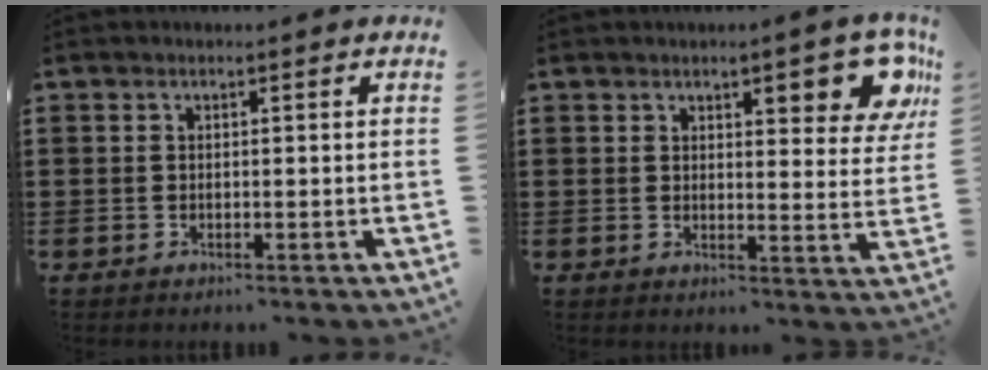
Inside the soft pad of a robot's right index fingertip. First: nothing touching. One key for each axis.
{"total": 8.1, "fx": 4.6, "fy": 2.5, "fz": 6.2, "tx": -0.080, "ty": -0.013, "tz": 0.072}